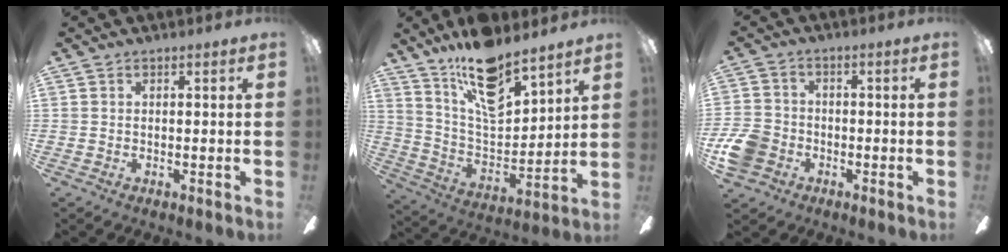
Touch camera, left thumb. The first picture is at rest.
{"total": 17.1, "force": [12.9, 6.3, 9.3], "torque": [-0.169, -0.077, 0.226]}
{"total": 8.3, "force": [-3.2, 6.6, 3.9], "torque": [-0.091, 0.023, -0.061]}